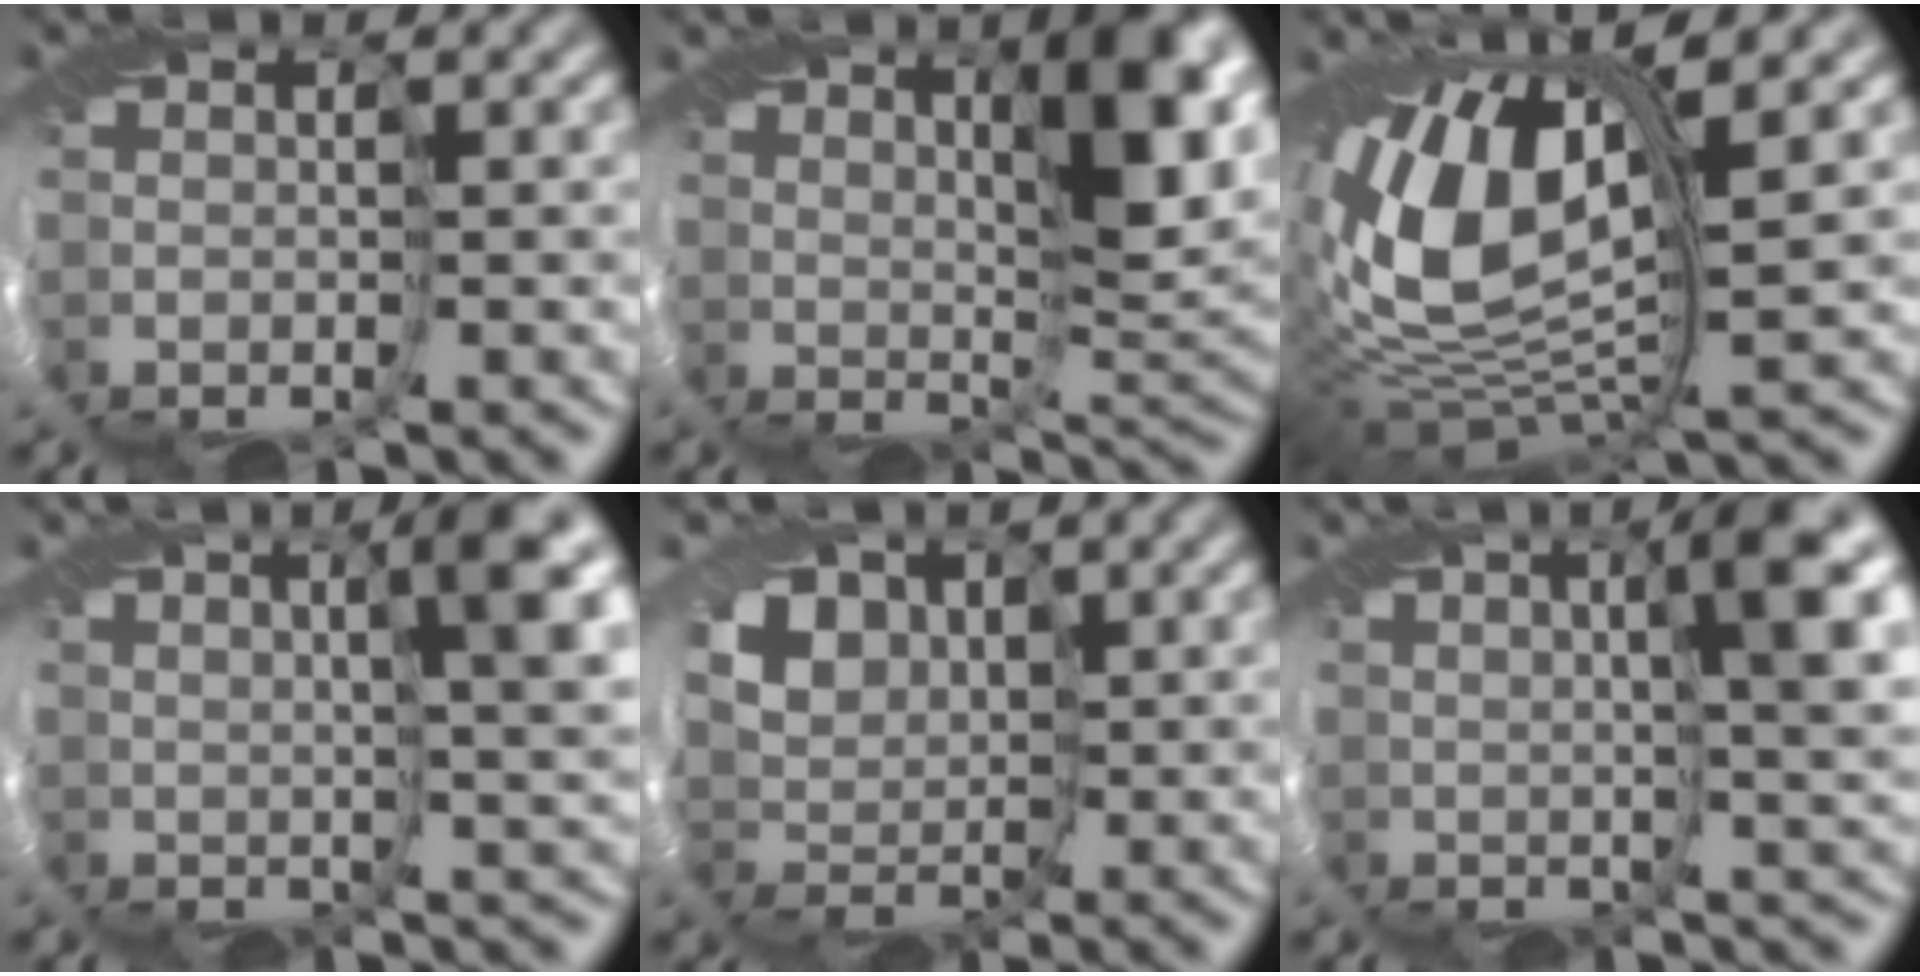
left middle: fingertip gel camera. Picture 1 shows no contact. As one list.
[{"total": 7.6, "force": [3.3, 2.3, 6.5], "torque": [-0.099, 0.003, 0.054]}, {"total": 11.7, "force": [3.1, 5.2, 10.0], "torque": [-0.221, 0.020, 0.045]}, {"total": 6.5, "force": [2.5, 0.8, 6.0], "torque": [-0.077, 0.012, 0.039]}, {"total": 5.8, "force": [3.2, 4.1, 2.5], "torque": [-0.051, 0.002, 0.045]}, {"total": 6.9, "force": [2.4, 0.8, 6.5], "torque": [-0.088, 0.012, 0.038]}]